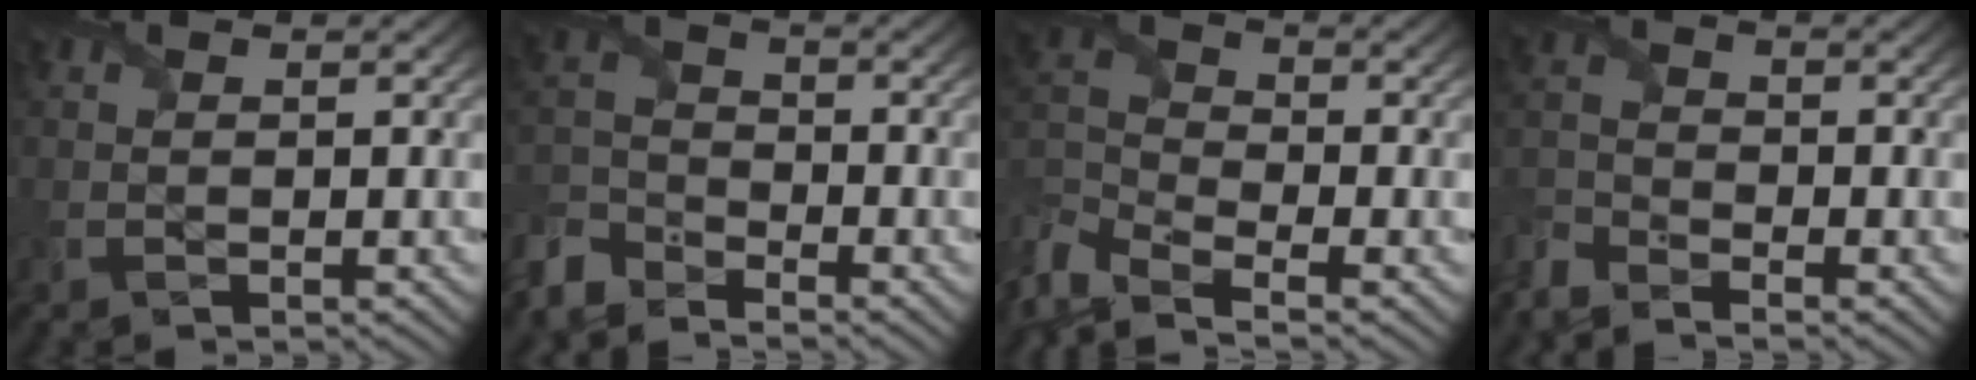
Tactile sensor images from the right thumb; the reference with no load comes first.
{"total": 5.9, "force": [-5.1, 2.4, 1.7], "torque": [-0.051, -0.011, -0.124]}
{"total": 8.4, "force": [-6.0, 3.5, 4.8], "torque": [-0.117, -0.021, -0.132]}
{"total": 4.5, "force": [-4.0, 1.2, 1.4], "torque": [-0.040, -0.014, -0.097]}